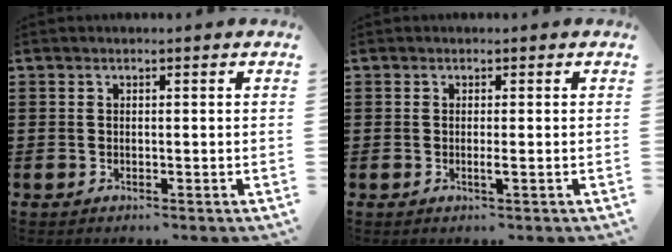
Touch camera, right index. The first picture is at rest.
{"total": 1.1, "force": [-0.2, -0.1, 1.0], "torque": [-0.019, -0.005, -0.004]}